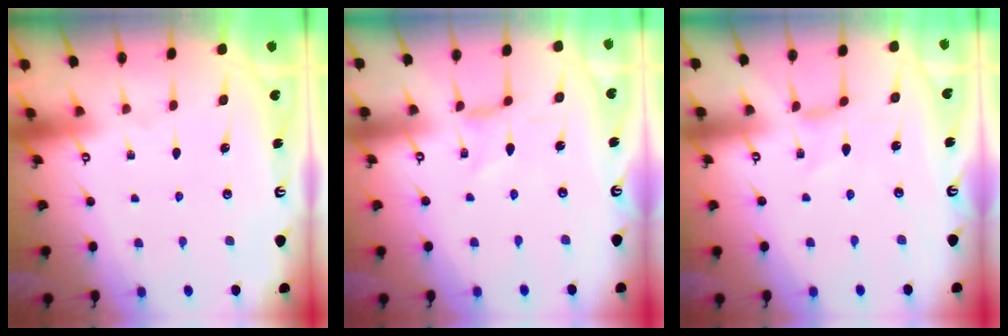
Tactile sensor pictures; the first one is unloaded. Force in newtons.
{"total": 0.0}
{"total": 0.0}